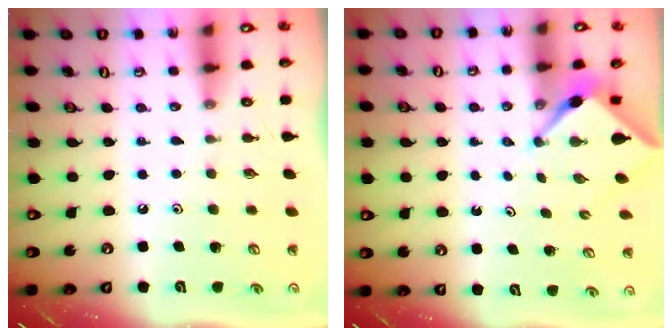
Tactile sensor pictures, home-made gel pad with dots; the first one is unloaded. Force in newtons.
{"total": 3.0, "press": 3.0, "slide": 0.3}